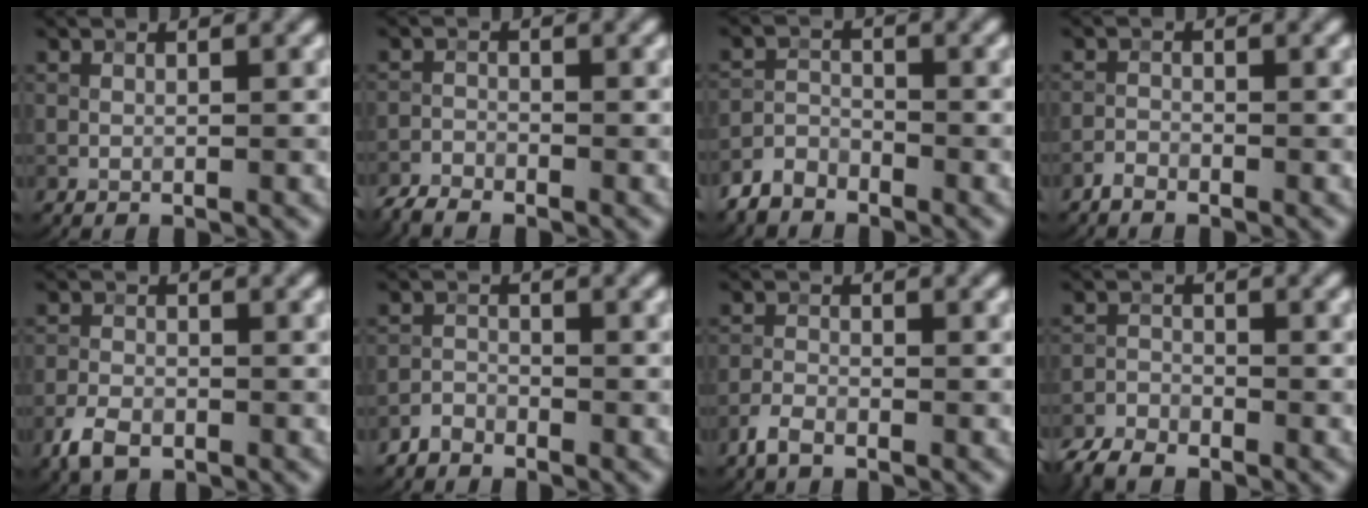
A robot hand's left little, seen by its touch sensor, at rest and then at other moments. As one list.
[{"total": 2.3, "force": [-2.2, 0.5, 0.5], "torque": [-0.012, -0.002, -0.051]}, {"total": 2.4, "force": [-2.2, 1.0, 0.2], "torque": [-0.001, 0.004, -0.052]}, {"total": 1.1, "force": [-1.1, 0.3, 0.1], "torque": [0.003, 0.001, -0.024]}, {"total": 2.9, "force": [-1.9, 1.6, 1.4], "torque": [-0.026, -0.003, -0.044]}, {"total": 1.5, "force": [-1.4, 0.5, -0.2], "torque": [0.010, 0.004, -0.030]}, {"total": 1.8, "force": [-1.6, 0.6, 0.7], "torque": [-0.015, -0.001, -0.038]}, {"total": 3.4, "force": [-3.1, 1.1, 0.8], "torque": [-0.015, -0.012, -0.072]}]